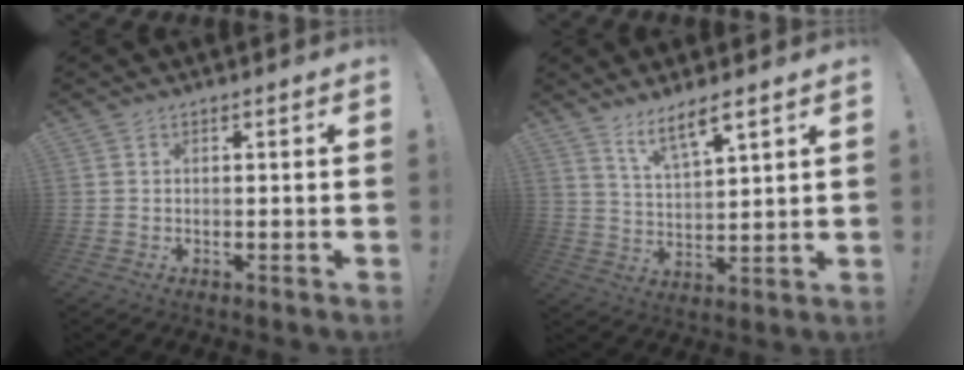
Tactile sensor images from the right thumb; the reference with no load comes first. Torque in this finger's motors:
{"motor_torque": [-0.02, 0.05, 0.04, 0.06, 0.16]}